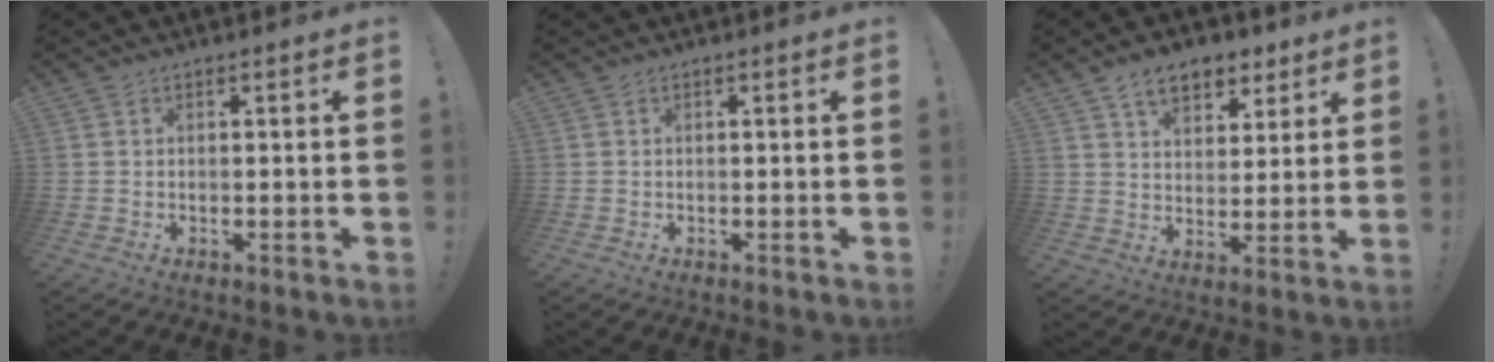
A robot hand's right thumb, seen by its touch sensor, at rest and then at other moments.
{"total": 0.0}
{"total": 10.3, "force": [6.2, 6.4, 5.2], "torque": [-0.076, -0.024, 0.116]}